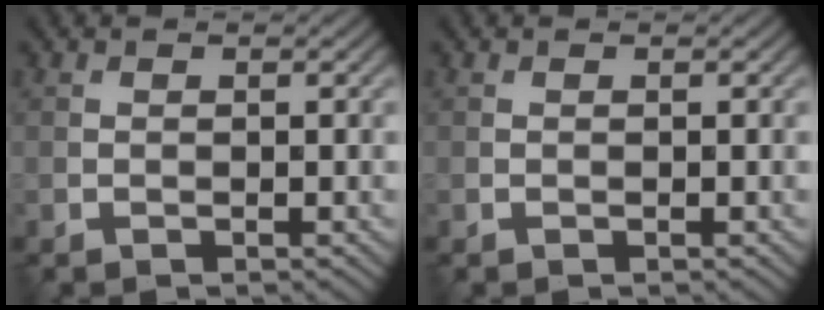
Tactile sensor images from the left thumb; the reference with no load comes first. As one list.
[{"total": 0.0}]